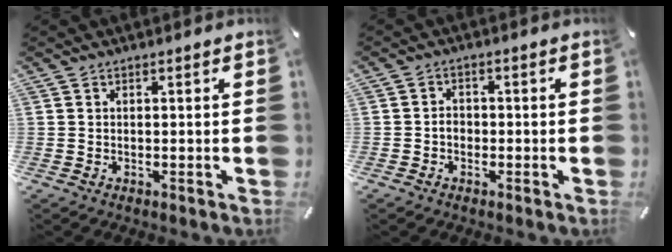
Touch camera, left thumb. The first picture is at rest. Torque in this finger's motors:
{"motor_torque": [0.09, 0.03, 0.03, -0.03, 0.03]}